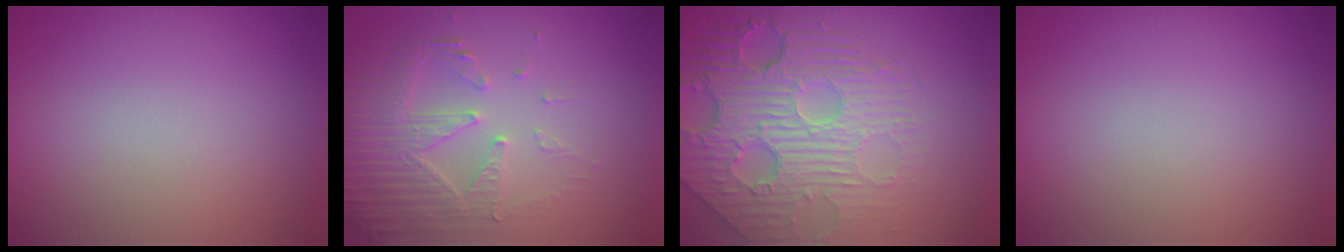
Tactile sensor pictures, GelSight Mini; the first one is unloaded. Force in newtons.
{"total": 5.2, "press": 3.7, "slide": 3.6}
{"total": 7.7, "press": 5.6, "slide": 5.3}
{"total": 0.0}